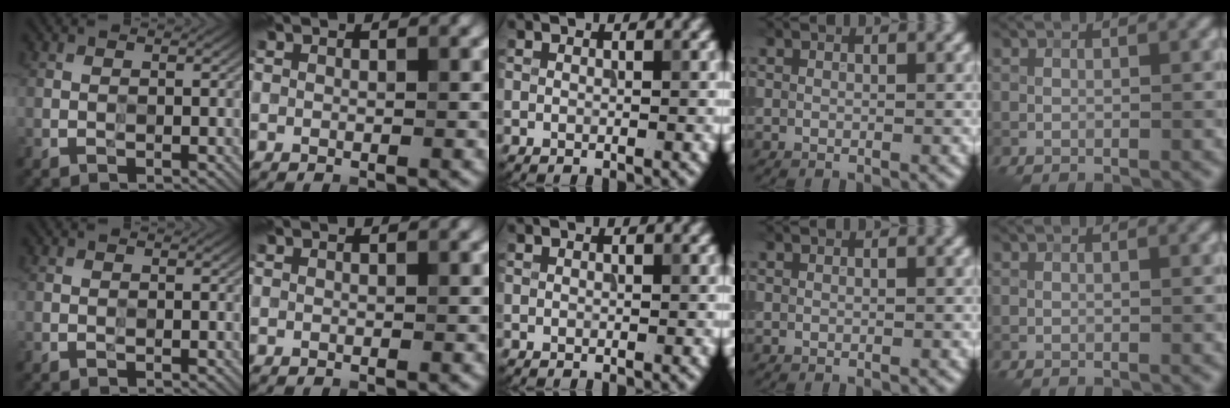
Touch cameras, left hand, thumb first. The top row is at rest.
{}